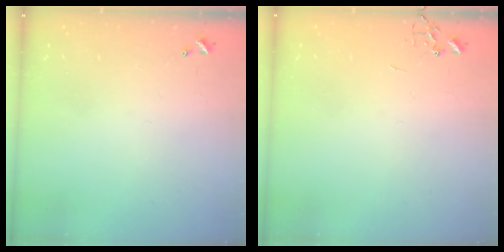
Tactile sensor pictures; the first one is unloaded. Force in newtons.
{"total": 0.0}